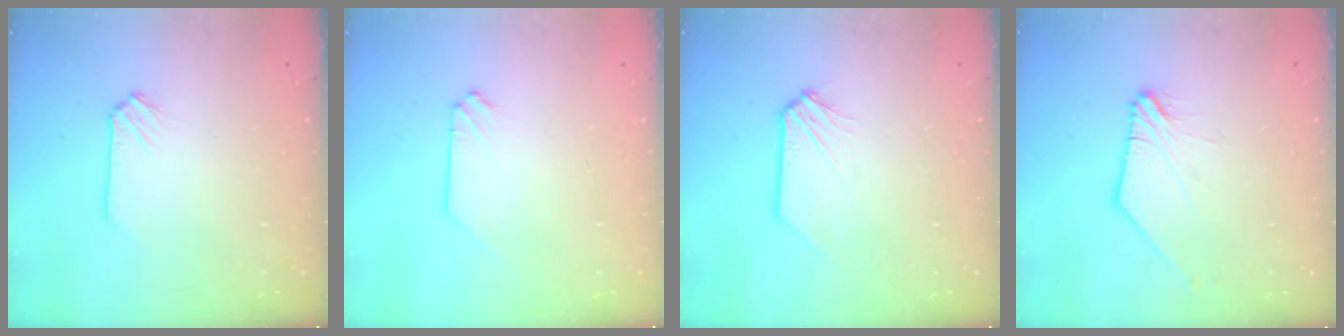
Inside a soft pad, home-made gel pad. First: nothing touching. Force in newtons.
{"total": 0.0}
{"total": 0.6, "press": 0.6, "slide": 0.1}
{"total": 1.6, "press": 1.6, "slide": 0.1}